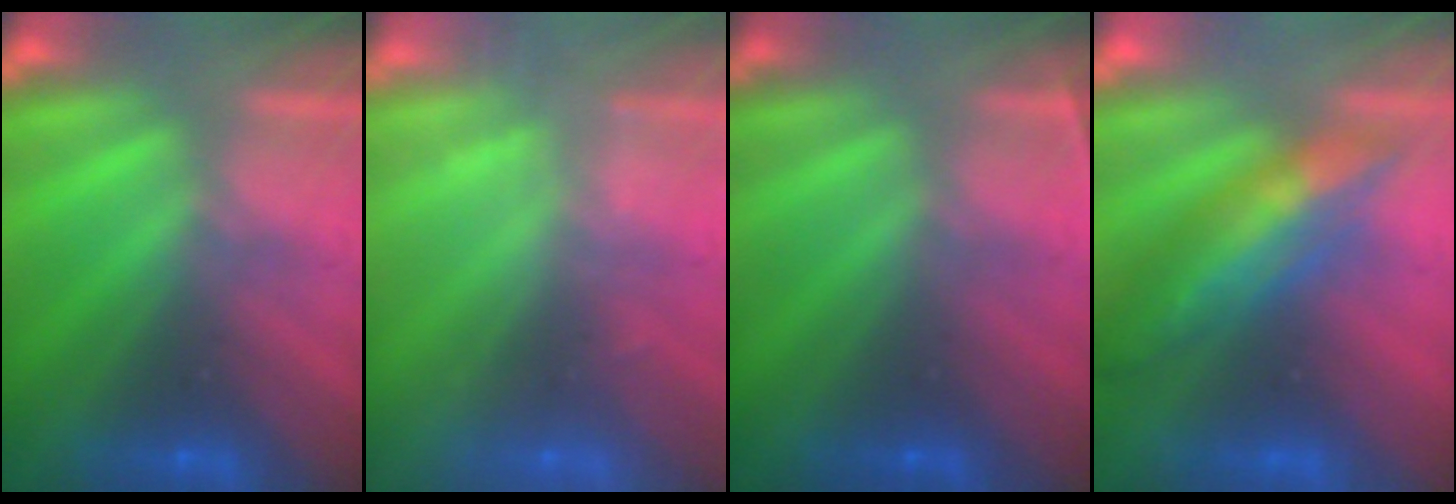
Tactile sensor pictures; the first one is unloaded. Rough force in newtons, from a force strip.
{"total": 2.3}
{"total": 2.3}
{"total": 3.7}